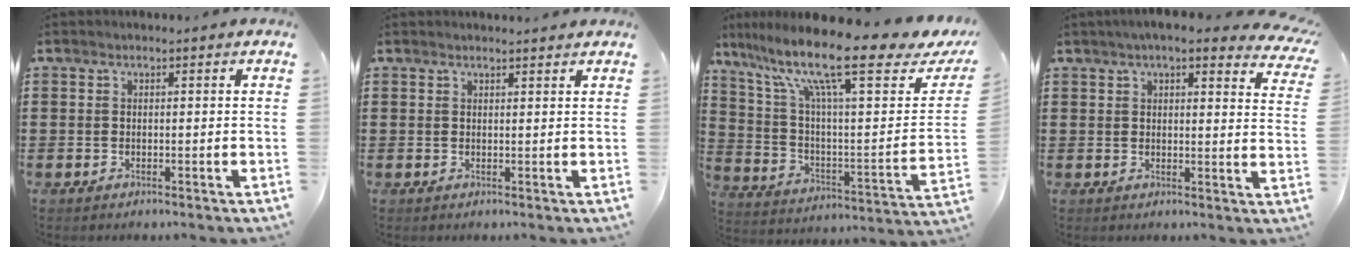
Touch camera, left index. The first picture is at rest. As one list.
[{"total": 1.2, "force": [1.2, 0.0, 0.3], "torque": [-0.007, -0.001, 0.023]}, {"total": 16.7, "force": [11.5, 2.3, 12.0], "torque": [-0.244, -0.068, 0.180]}, {"total": 5.4, "force": [4.6, 0.5, 2.9], "torque": [-0.063, -0.010, 0.080]}]